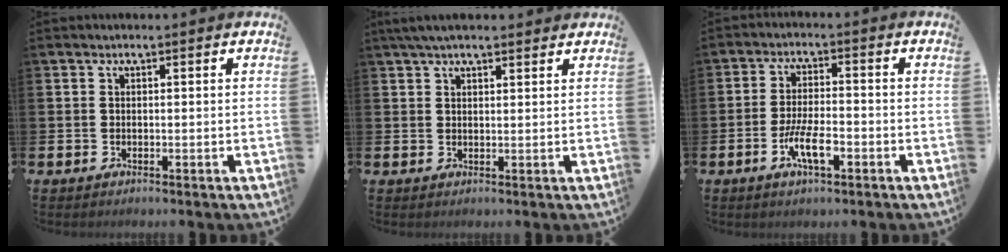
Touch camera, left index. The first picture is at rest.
{"total": 3.5, "force": [2.9, 0.9, 1.7], "torque": [-0.033, -0.001, 0.053]}
{"total": 5.5, "force": [-2.1, 1.7, 4.8], "torque": [-0.089, 0.000, -0.039]}